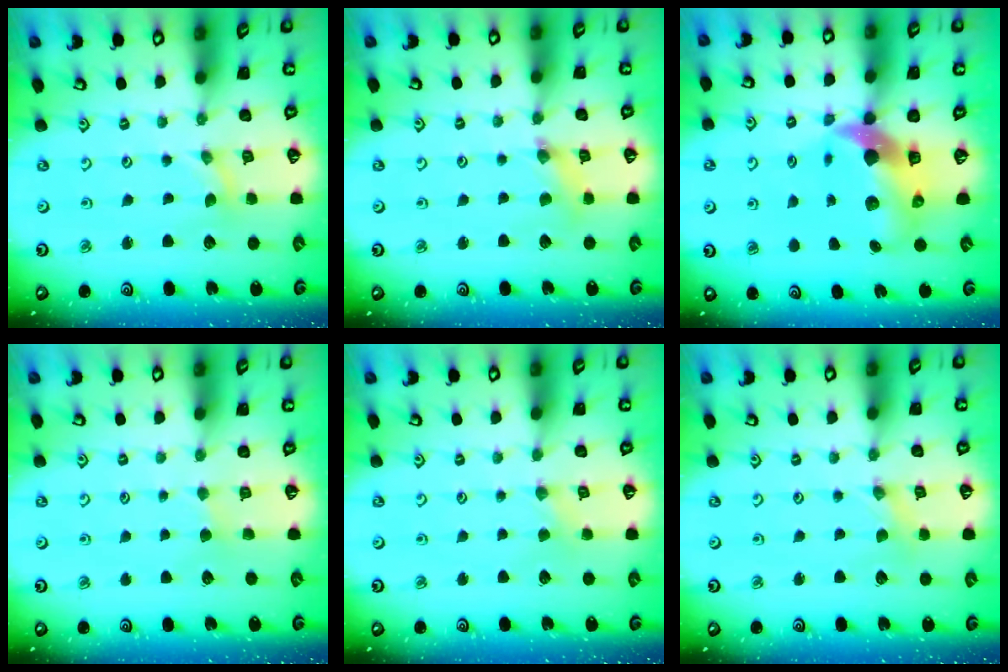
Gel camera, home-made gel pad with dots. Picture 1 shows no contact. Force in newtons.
{"total": 2.5, "press": 2.4, "slide": 0.3}
{"total": 11.0, "press": 10.8, "slide": 1.6}
{"total": 1.9, "press": 1.9, "slide": 0.3}
{"total": 0.8, "press": 0.8, "slide": 0.3}
{"total": 0.0}